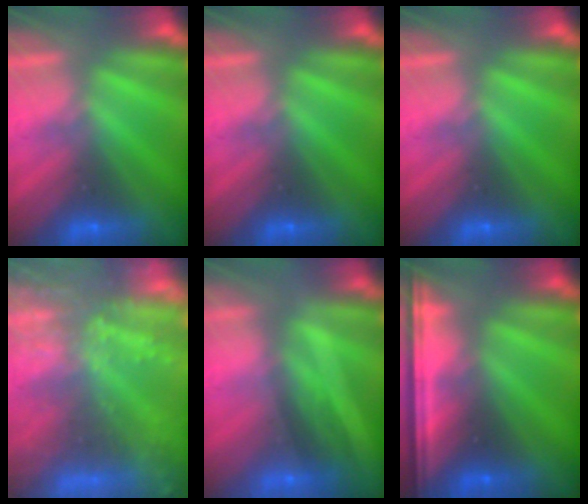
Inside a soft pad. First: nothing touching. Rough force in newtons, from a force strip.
{"total": 0.0}
{"total": 0.0}
{"total": 7.1}
{"total": 2.0}
{"total": 8.1}